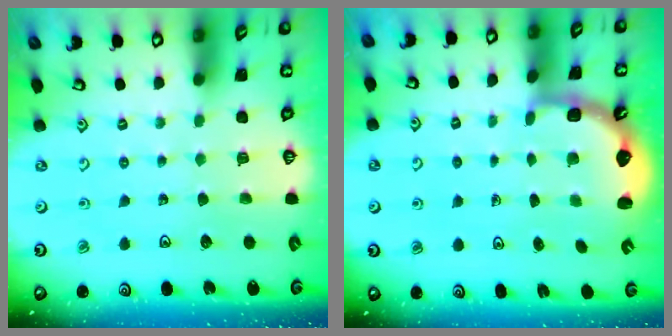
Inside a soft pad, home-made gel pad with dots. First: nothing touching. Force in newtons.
{"total": 2.5, "press": 2.1, "slide": 1.3}